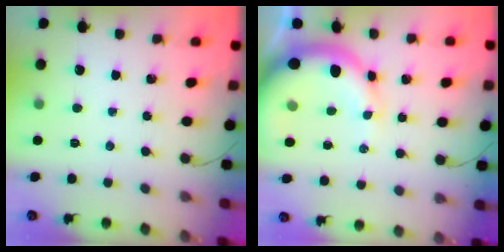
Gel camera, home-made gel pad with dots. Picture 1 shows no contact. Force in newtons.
{"total": 11.6, "press": 11.4, "slide": 2.2}